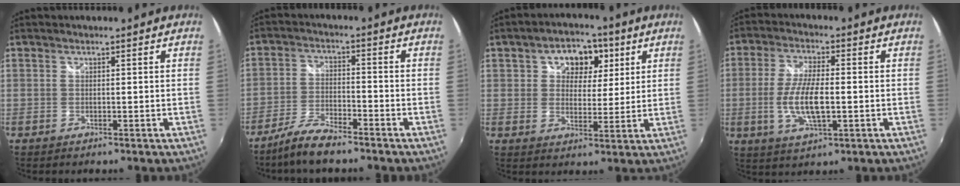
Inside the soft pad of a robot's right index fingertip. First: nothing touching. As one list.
[{"total": 7.4, "force": [-6.0, 1.6, 3.9], "torque": [-0.094, -0.004, -0.117]}, {"total": 8.8, "force": [3.3, 6.5, 5.0], "torque": [-0.083, 0.019, 0.049]}, {"total": 9.3, "force": [-1.5, 3.1, 8.6], "torque": [-0.176, -0.004, -0.029]}]